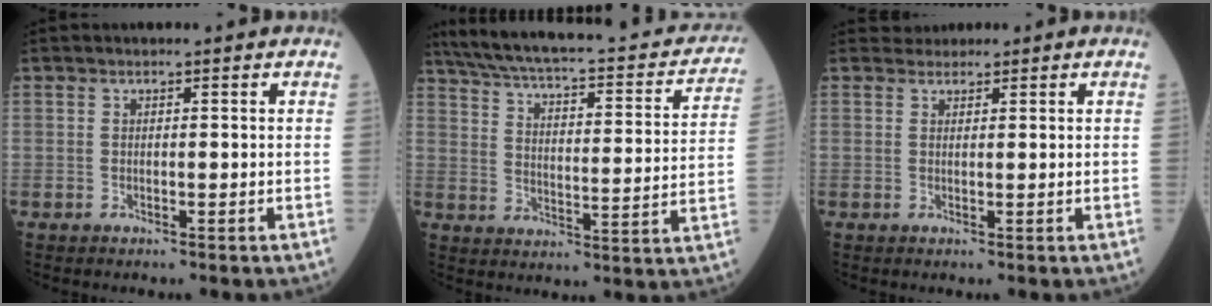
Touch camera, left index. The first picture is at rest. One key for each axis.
{"total": 24.8, "fx": 20.4, "fy": 6.8, "fz": 12.3, "tx": -0.190, "ty": 0.008, "tz": 0.260}
{"total": 1.3, "fx": 1.1, "fy": 0.5, "fz": -0.3, "tx": 0.001, "ty": 0.011, "tz": 0.016}